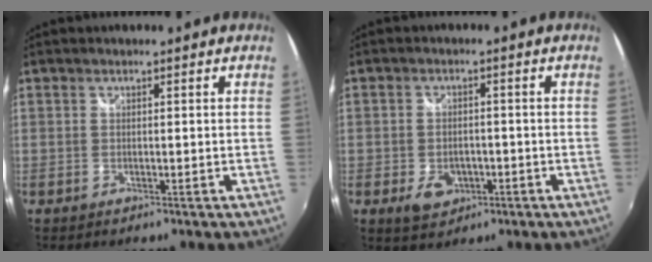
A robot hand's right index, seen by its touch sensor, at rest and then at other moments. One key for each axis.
{"total": 5.7, "fx": -2.3, "fy": 4.0, "fz": 3.2, "tx": -0.070, "ty": -0.001, "tz": -0.031}